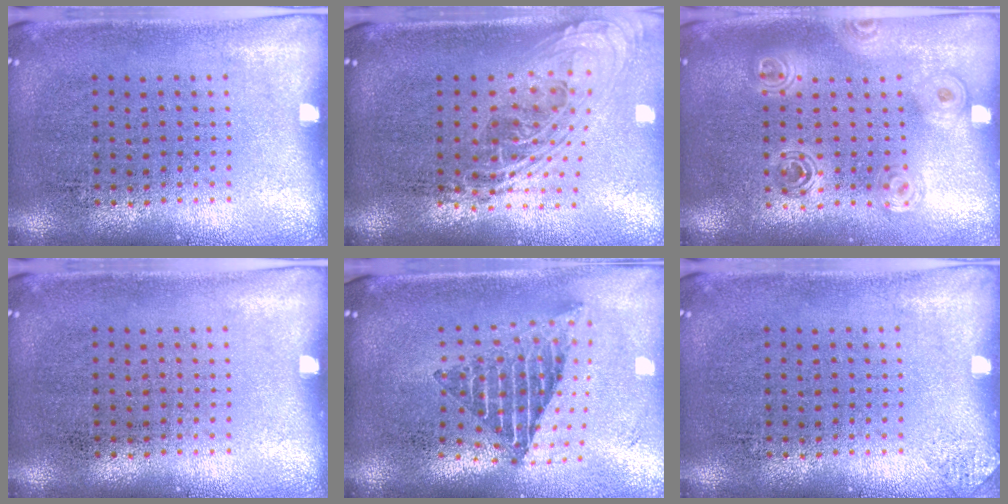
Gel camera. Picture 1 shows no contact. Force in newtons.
{"total": 2.2, "press": 1.6, "slide": 1.4}
{"total": 1.7, "press": 1.5, "slide": 0.7}
{"total": 0.0}
{"total": 2.3, "press": 1.6, "slide": 1.6}
{"total": 0.5, "press": 0.5, "slide": 0.0}